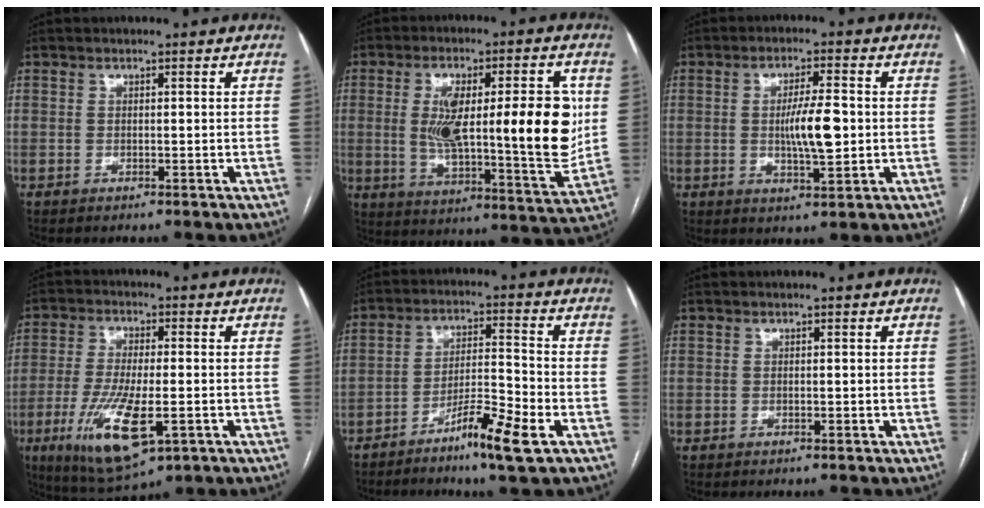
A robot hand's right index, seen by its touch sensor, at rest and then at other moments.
{"total": 22.3, "force": [2.6, 4.7, 21.6], "torque": [-0.316, 0.002, 0.044]}
{"total": 7.1, "force": [-0.2, 1.2, 7.0], "torque": [-0.125, -0.002, -0.002]}
{"total": 12.4, "force": [-4.3, 3.3, 11.2], "torque": [-0.218, -0.027, -0.066]}
{"total": 8.7, "force": [-5.0, 0.0, 7.1], "torque": [-0.125, -0.007, -0.087]}
{"total": 0.0}